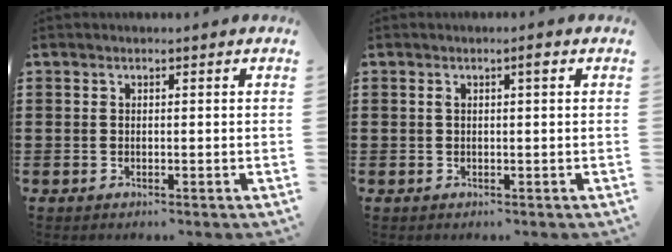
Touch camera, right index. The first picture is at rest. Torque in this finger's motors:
{"motor_torque": [0.31, -0.22, 0.03, 0.03]}